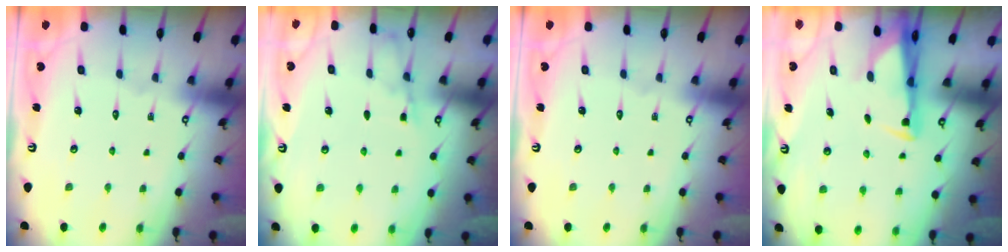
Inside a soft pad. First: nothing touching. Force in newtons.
{"total": 3.7, "press": 3.7, "slide": 0.5}
{"total": 0.0}
{"total": 3.0, "press": 2.9, "slide": 0.9}